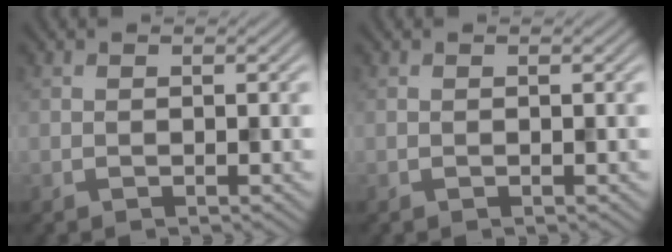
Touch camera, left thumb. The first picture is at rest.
{"total": 0.0}